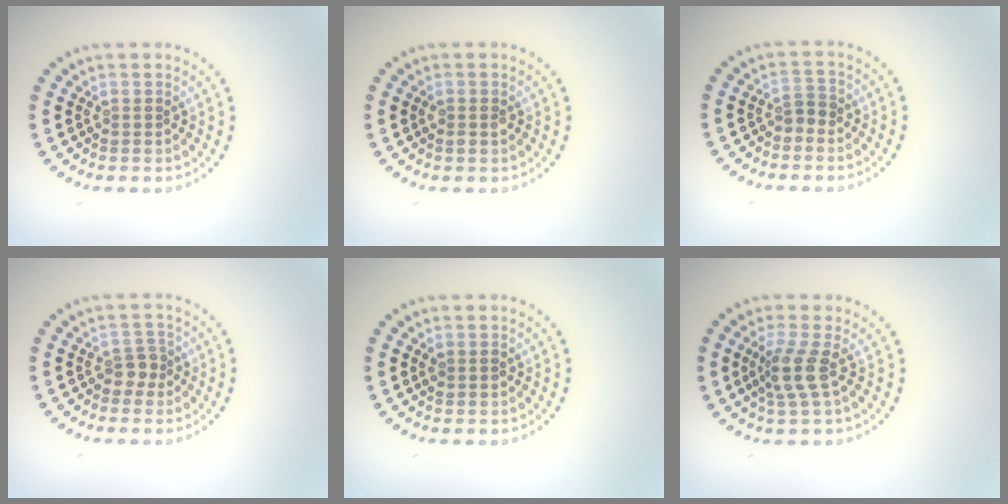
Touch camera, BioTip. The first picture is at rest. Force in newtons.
{"total": 1.1, "press": 1.1, "slide": 0.2}
{"total": 1.1, "press": 0.9, "slide": 0.6}
{"total": 1.8, "press": 1.4, "slide": 1.0}
{"total": 0.7, "press": 0.7, "slide": 0.3}
{"total": 2.7, "press": 2.1, "slide": 1.7}